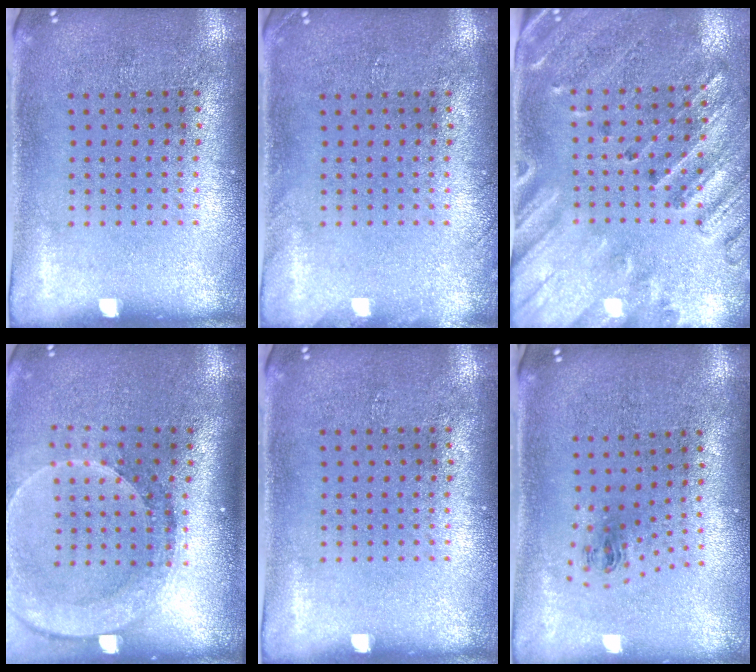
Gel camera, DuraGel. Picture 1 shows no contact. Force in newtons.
{"total": 0.9, "press": 0.8, "slide": 0.2}
{"total": 2.5, "press": 2.2, "slide": 1.3}
{"total": 2.6, "press": 2.0, "slide": 1.7}
{"total": 0.0}
{"total": 1.0, "press": 0.4, "slide": 0.9}